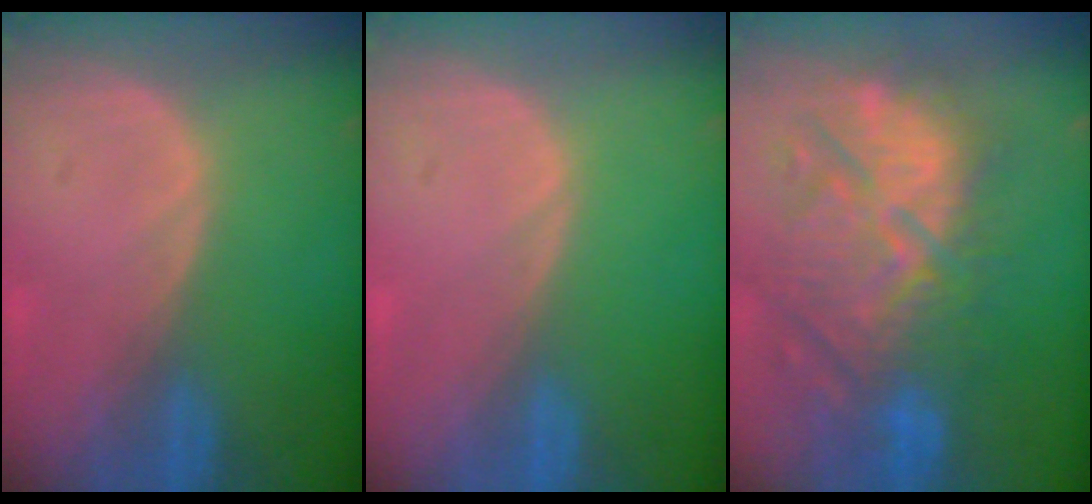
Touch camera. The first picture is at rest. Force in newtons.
{"total": 0.0}
{"total": 12.1, "press": 11.6, "slide": 3.2}